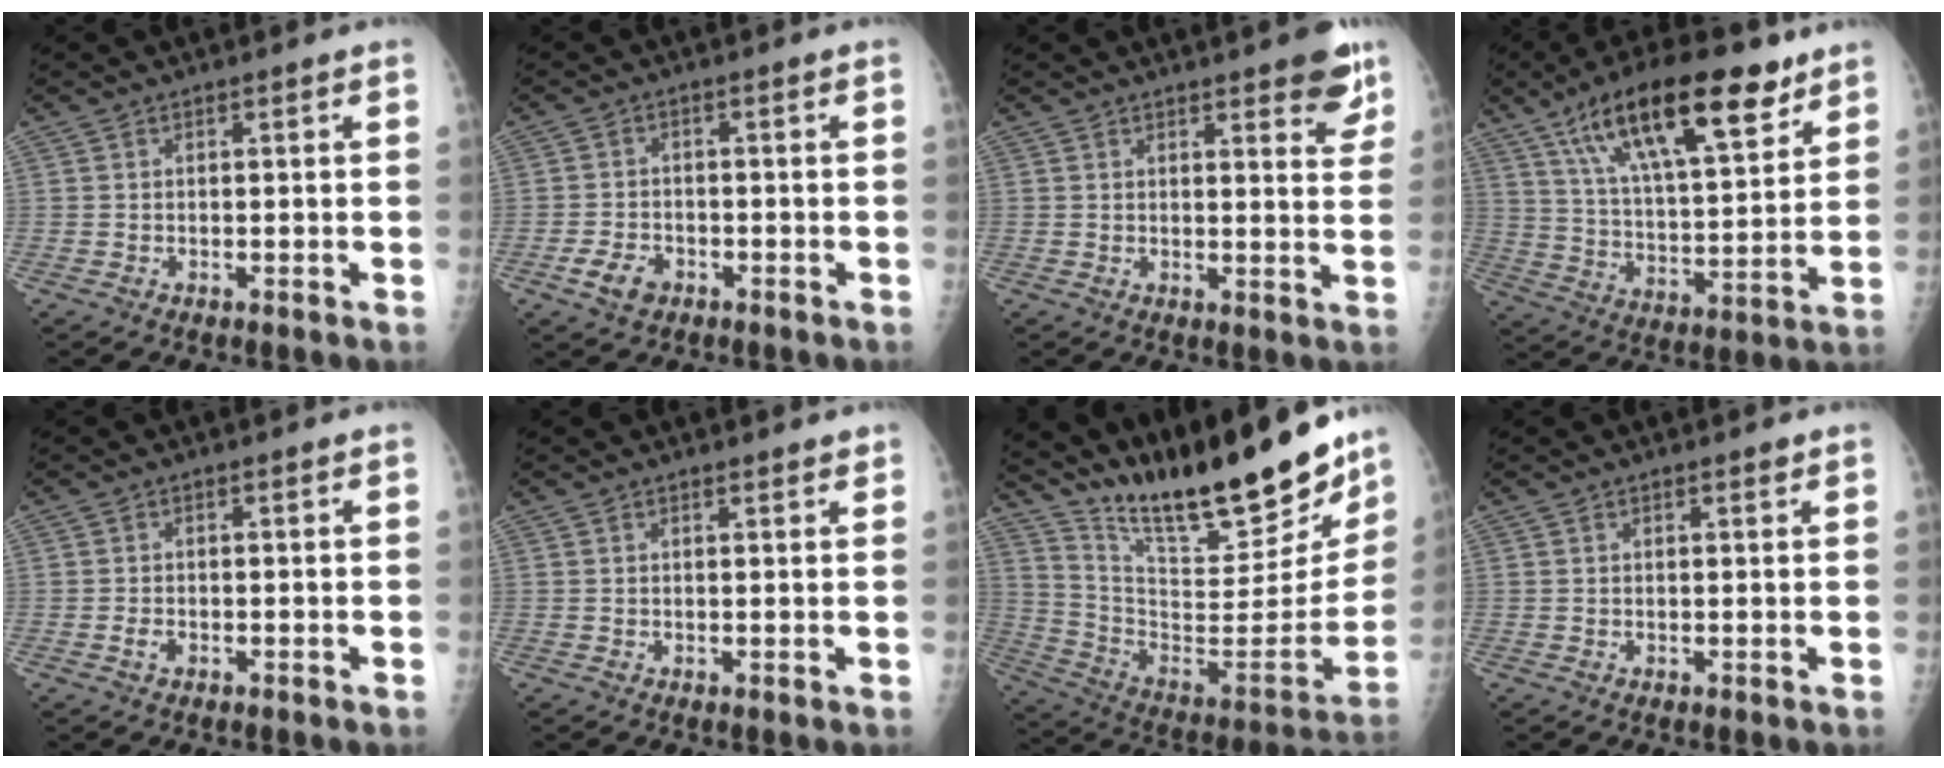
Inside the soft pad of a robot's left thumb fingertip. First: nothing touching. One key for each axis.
{"total": 4.5, "fx": -2.3, "fy": 3.0, "fz": 2.4, "tx": -0.041, "ty": 0.010, "tz": -0.039}
{"total": 7.5, "fx": 4.8, "fy": 2.2, "fz": 5.2, "tx": -0.040, "ty": -0.024, "tz": 0.058}
{"total": 22.9, "fx": 13.3, "fy": 8.0, "fz": 16.9, "tx": -0.259, "ty": -0.033, "tz": 0.228}
{"total": 1.4, "fx": -0.6, "fy": 0.9, "fz": 0.9, "tx": -0.018, "ty": 0.000, "tz": -0.011}
{"total": 1.6, "fx": 1.4, "fy": 0.5, "fz": 0.7, "tx": -0.003, "ty": -0.004, "tz": 0.017}
{"total": 29.5, "fx": 23.8, "fy": 7.1, "fz": 15.9, "tx": -0.225, "ty": -0.129, "tz": 0.365}
{"total": 1.1, "fx": 0.8, "fy": 0.4, "fz": 0.7, "tx": -0.008, "ty": -0.003, "tz": 0.011}